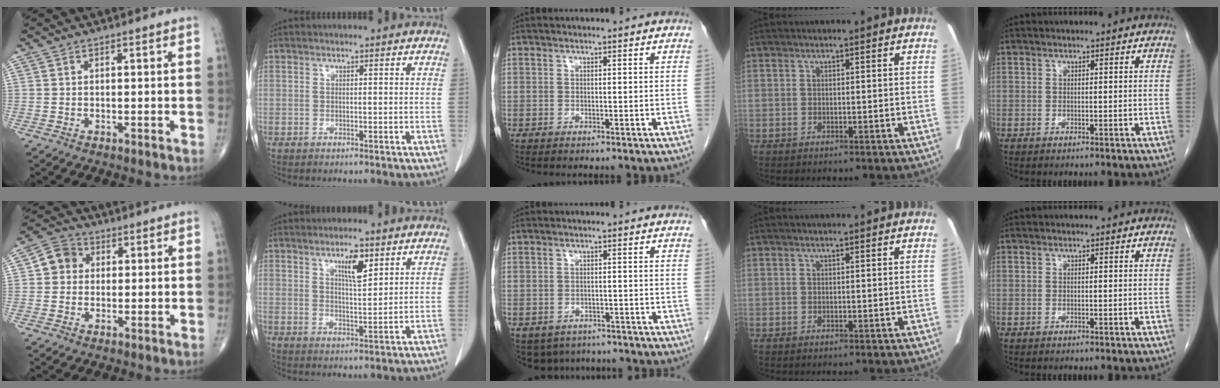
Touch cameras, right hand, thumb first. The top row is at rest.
{"thumb": {"total": 5.6, "force": [0.7, 5.0, 2.3], "torque": [-0.024, 0.011, 0.001]}, "index": {"total": 5.1, "force": [2.8, 1.1, 4.1], "torque": [-0.074, -0.002, 0.050]}, "middle": {"total": 6.1, "force": [-4.7, 3.7, 1.1], "torque": [-0.010, 0.001, -0.058]}}